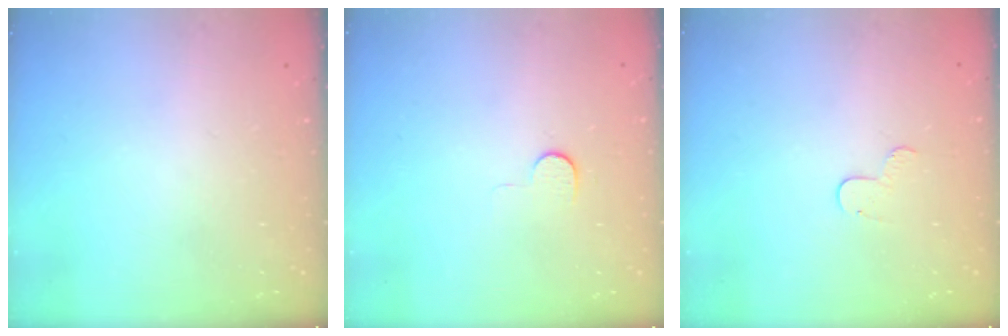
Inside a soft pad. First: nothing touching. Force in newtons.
{"total": 5.0, "press": 4.9, "slide": 0.4}
{"total": 4.9, "press": 4.9, "slide": 0.5}